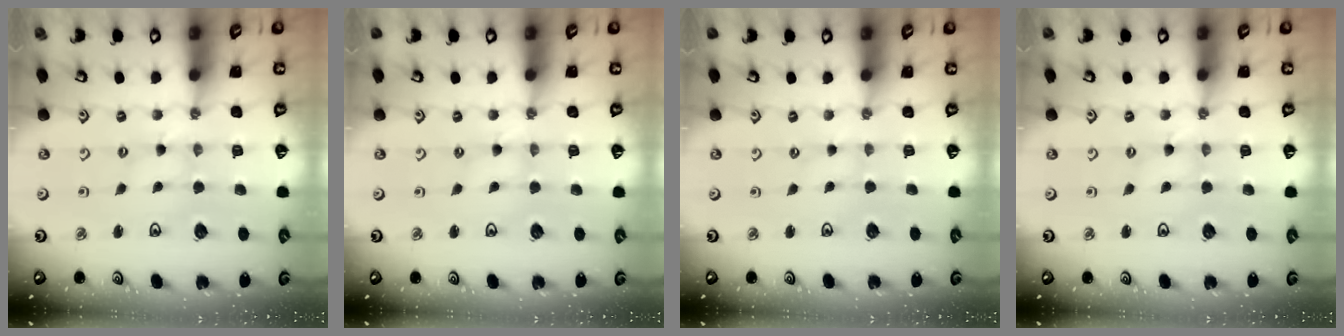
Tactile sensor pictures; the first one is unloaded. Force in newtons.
{"total": 0.0}
{"total": 0.0}
{"total": 0.8, "press": 0.8, "slide": 0.1}